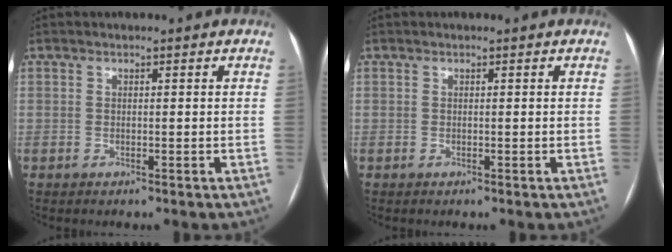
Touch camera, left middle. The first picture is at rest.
{"total": 0.0}